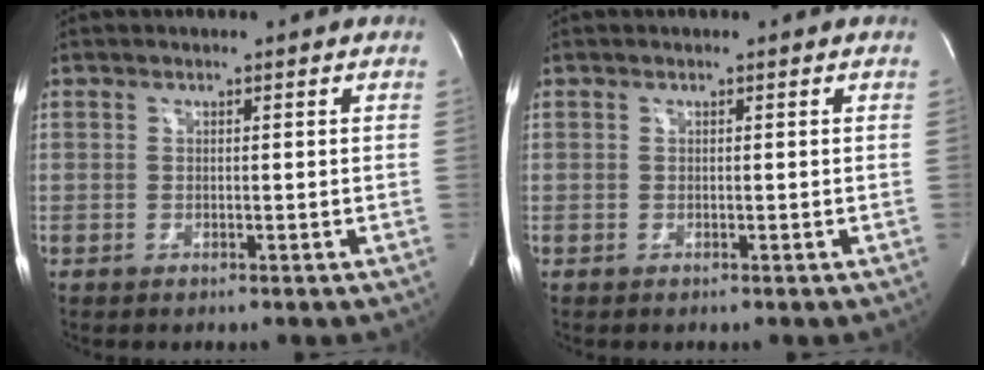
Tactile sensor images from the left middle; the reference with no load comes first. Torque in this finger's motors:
{"motor_torque": [0.17, -0.17, 0.09, 0.00]}